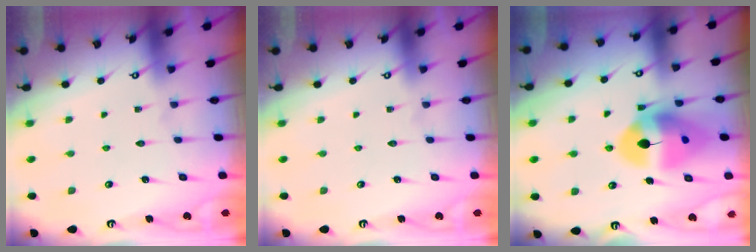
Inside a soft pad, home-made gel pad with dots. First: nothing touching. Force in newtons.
{"total": 0.0}
{"total": 15.0, "press": 14.9, "slide": 1.8}